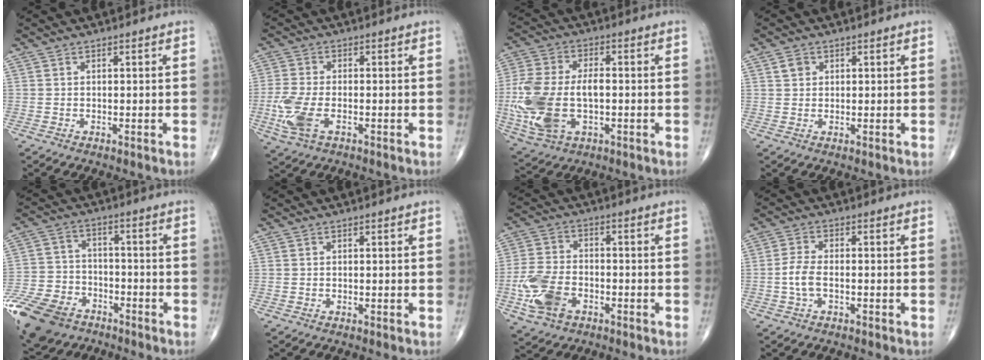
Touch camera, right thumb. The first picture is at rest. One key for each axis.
{"total": 7.6, "fx": -2.2, "fy": 3.8, "fz": 6.2, "tx": -0.155, "ty": -0.002, "tz": -0.043}
{"total": 17.0, "fx": -2.3, "fy": 9.7, "fz": 13.8, "tx": -0.313, "ty": 0.006, "tz": -0.034}
{"total": 2.1, "fx": 0.9, "fy": 1.7, "fz": 0.8, "tx": -0.007, "ty": -0.002, "tz": 0.014}
{"total": 17.2, "fx": -10.1, "fy": 11.3, "fz": 8.1, "tx": -0.174, "ty": 0.029, "tz": -0.178}
{"total": 0.0}
{"total": 10.4, "fx": -3.8, "fy": 6.7, "fz": 7.1, "tx": -0.150, "ty": 0.013, "tz": -0.073}
{"total": 4.0, "fx": -1.1, "fy": 2.0, "fz": 3.3, "tx": -0.077, "ty": 0.011, "tz": -0.025}